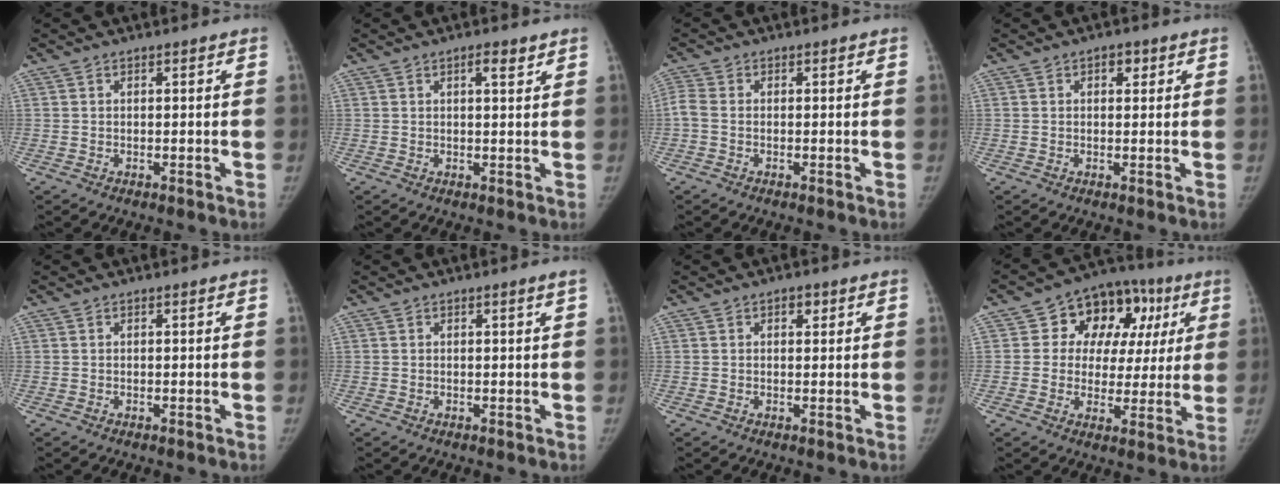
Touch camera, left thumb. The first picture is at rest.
{"total": 2.4, "force": [1.4, 0.7, 1.9], "torque": [-0.025, -0.006, 0.021]}
{"total": 2.5, "force": [-0.5, 1.5, 1.9], "torque": [-0.052, -0.002, -0.020]}
{"total": 2.1, "force": [0.9, 1.4, 1.3], "torque": [-0.003, 0.000, 0.008]}
{"total": 0.0}
{"total": 0.5, "force": [0.2, -0.2, 0.4], "torque": [-0.007, -0.002, 0.001]}
{"total": 1.7, "force": [0.8, 1.1, 1.0], "torque": [-0.003, -0.001, 0.008]}
{"total": 15.8, "force": [4.9, 11.6, 9.5], "torque": [-0.064, 0.019, 0.065]}